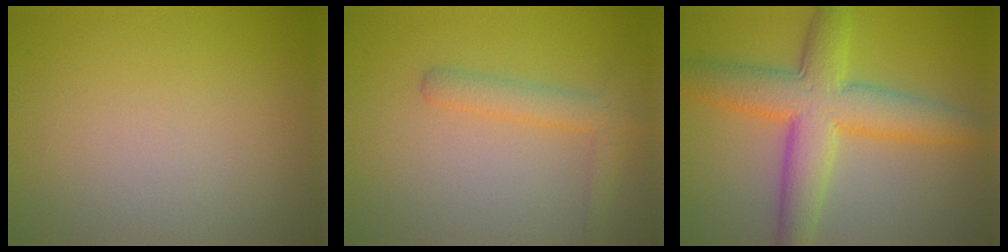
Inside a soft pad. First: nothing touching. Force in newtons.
{"total": 2.5, "press": 2.5, "slide": 0.0}
{"total": 7.9, "press": 7.8, "slide": 0.2}